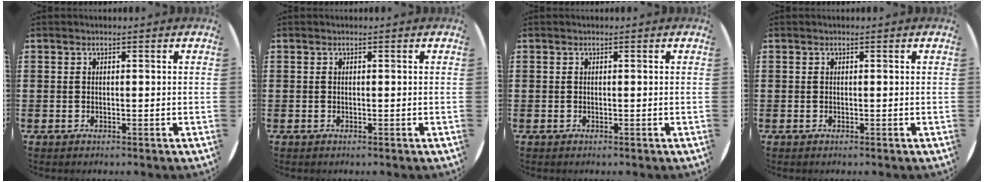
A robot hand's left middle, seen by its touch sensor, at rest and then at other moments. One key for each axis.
{"total": 0.0}
{"total": 0.0}
{"total": 0.0}